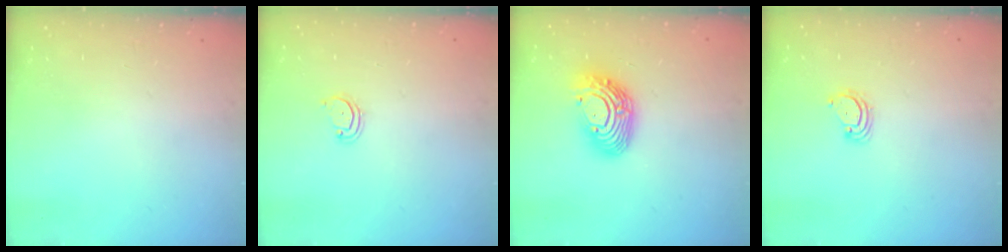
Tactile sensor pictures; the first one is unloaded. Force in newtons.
{"total": 2.5, "press": 2.5, "slide": 0.2}
{"total": 13.2, "press": 13.2, "slide": 0.8}
{"total": 2.9, "press": 2.9, "slide": 0.3}